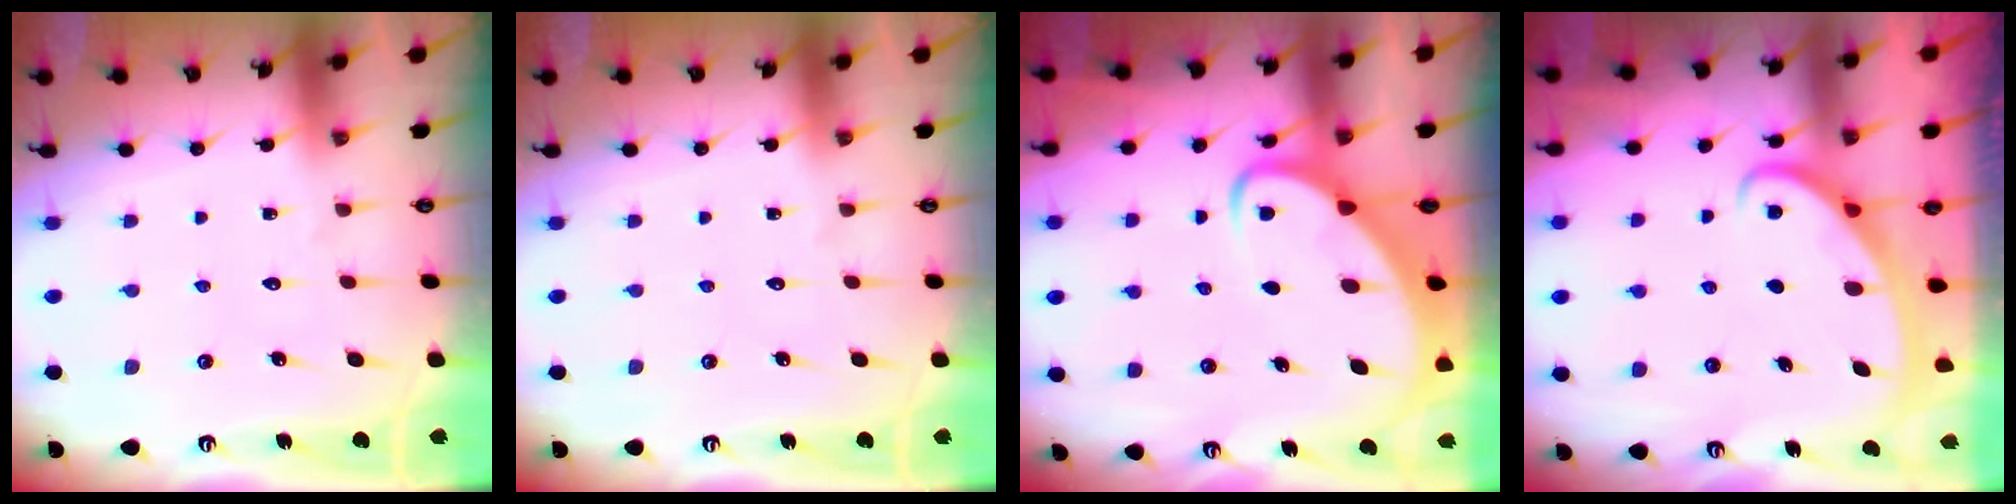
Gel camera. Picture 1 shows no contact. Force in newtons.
{"total": 0.0}
{"total": 4.5, "press": 4.4, "slide": 0.6}
{"total": 3.0, "press": 3.0, "slide": 0.4}